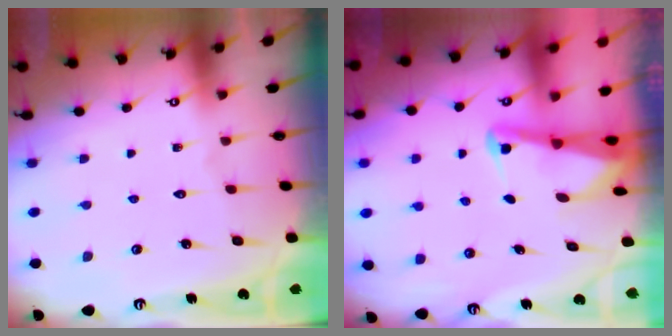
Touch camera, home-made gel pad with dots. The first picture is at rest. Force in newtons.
{"total": 2.7, "press": 2.6, "slide": 0.6}